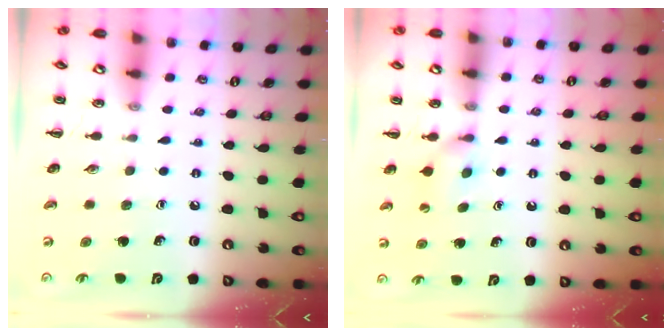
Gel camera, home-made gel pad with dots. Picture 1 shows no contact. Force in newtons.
{"total": 5.5, "press": 5.3, "slide": 1.3}